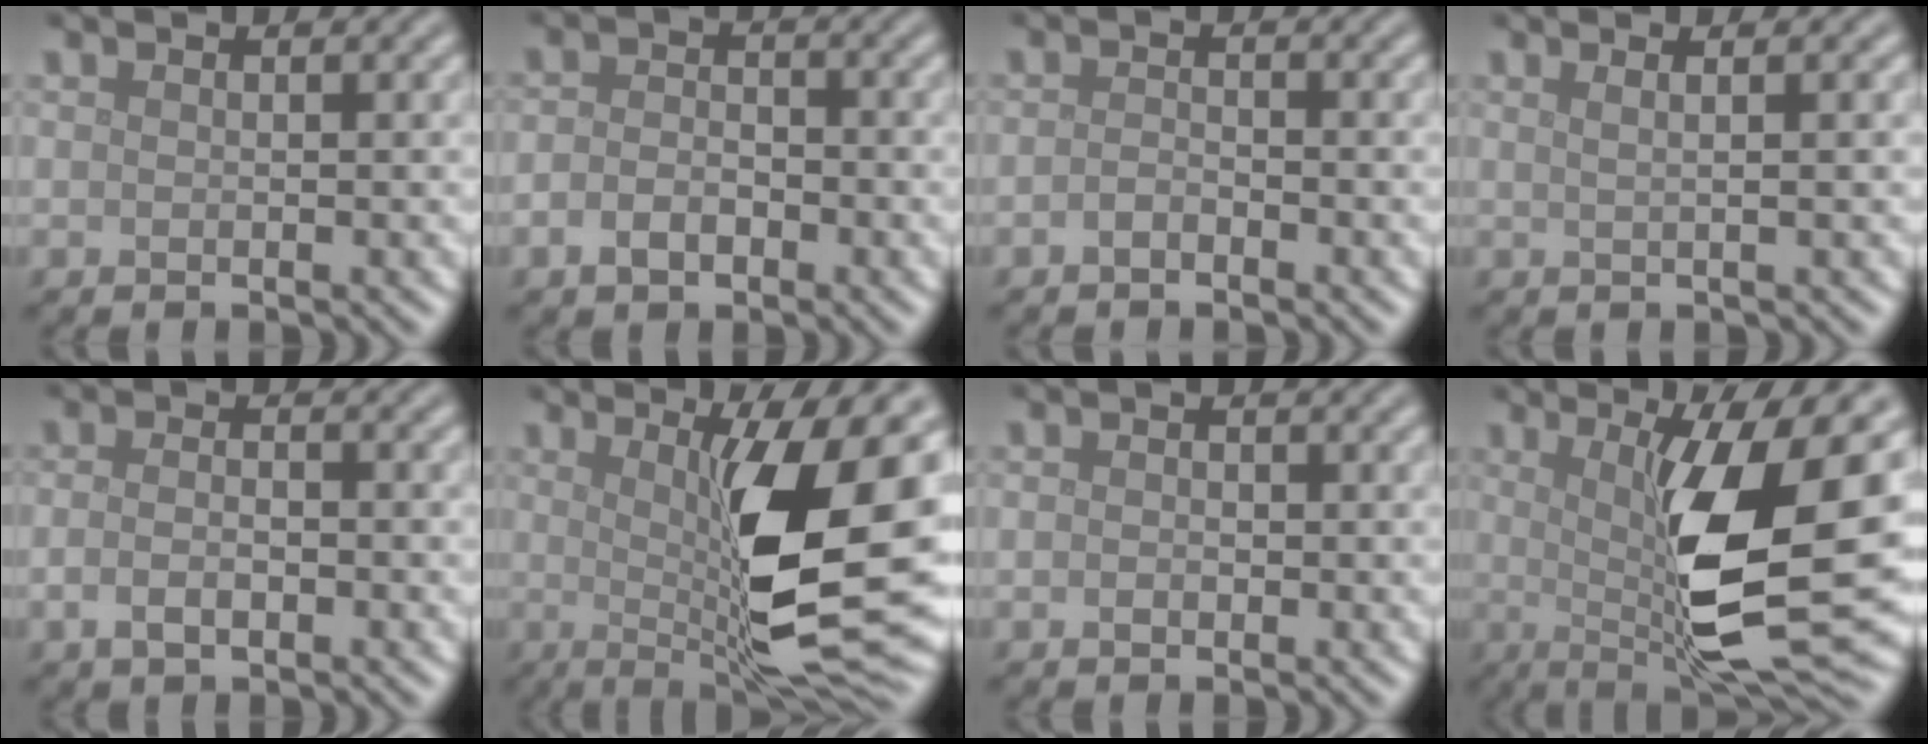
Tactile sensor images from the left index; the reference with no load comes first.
{"total": 2.7, "force": [-1.2, 1.8, 1.6], "torque": [-0.031, -0.001, -0.028]}
{"total": 1.1, "force": [-0.8, 0.5, 0.7], "torque": [-0.016, 0.002, -0.018]}
{"total": 3.3, "force": [1.3, 1.6, 2.5], "torque": [-0.013, 0.019, -0.016]}
{"total": 2.6, "force": [-0.8, 1.3, 2.1], "torque": [-0.042, -0.004, -0.017]}
{"total": 13.0, "force": [0.8, 3.1, 12.6], "torque": [-0.178, -0.008, 0.017]}
{"total": 1.2, "force": [-0.3, 0.9, 0.7], "torque": [-0.012, -0.001, -0.007]}
{"total": 12.5, "force": [0.6, 2.9, 12.1], "torque": [-0.182, -0.007, 0.012]}